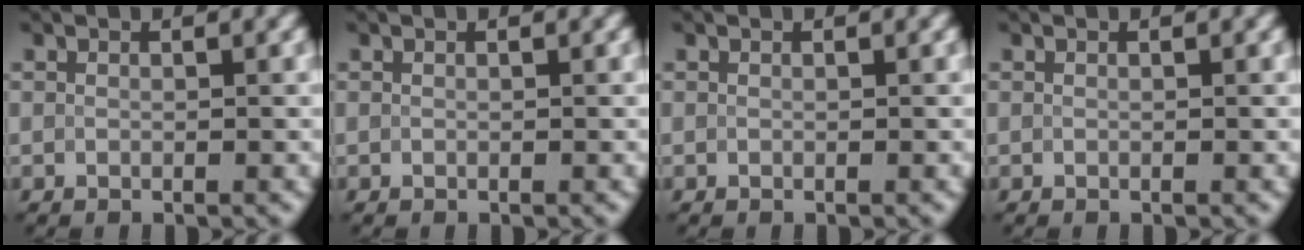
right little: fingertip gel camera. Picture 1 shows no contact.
{"total": 0.0}
{"total": 0.0}
{"total": 0.0}